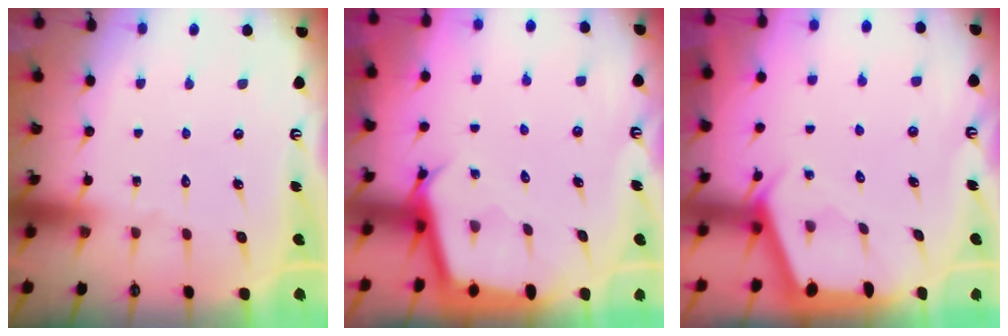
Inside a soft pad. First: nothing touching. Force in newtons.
{"total": 2.8, "press": 2.8, "slide": 0.0}
{"total": 2.2, "press": 2.2, "slide": 0.3}